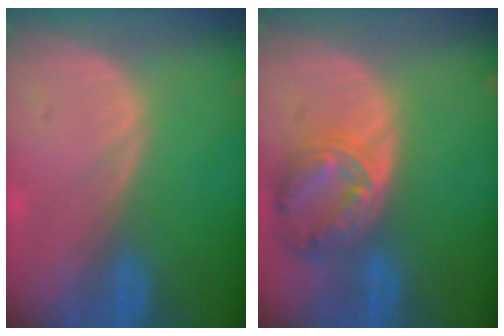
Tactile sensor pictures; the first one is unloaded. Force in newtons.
{"total": 8.1, "press": 7.0, "slide": 4.1}